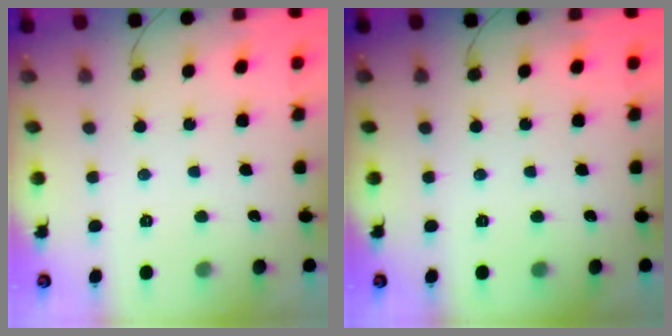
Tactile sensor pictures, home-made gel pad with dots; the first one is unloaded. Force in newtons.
{"total": 0.0}